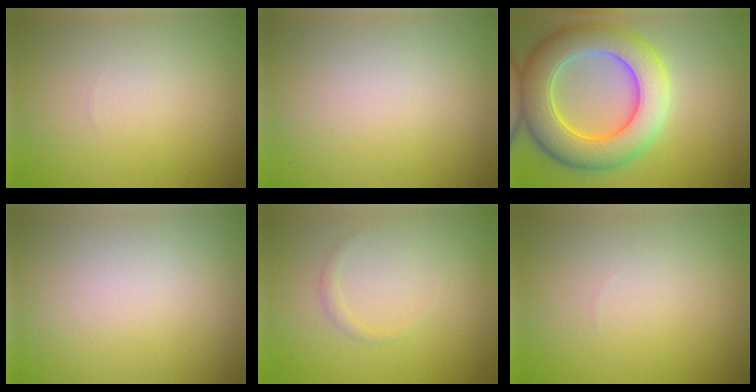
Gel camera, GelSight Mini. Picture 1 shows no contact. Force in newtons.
{"total": 0.0}
{"total": 9.4, "press": 9.4, "slide": 0.5}
{"total": 0.0}
{"total": 0.7, "press": 0.7, "slide": 0.0}
{"total": 0.0}